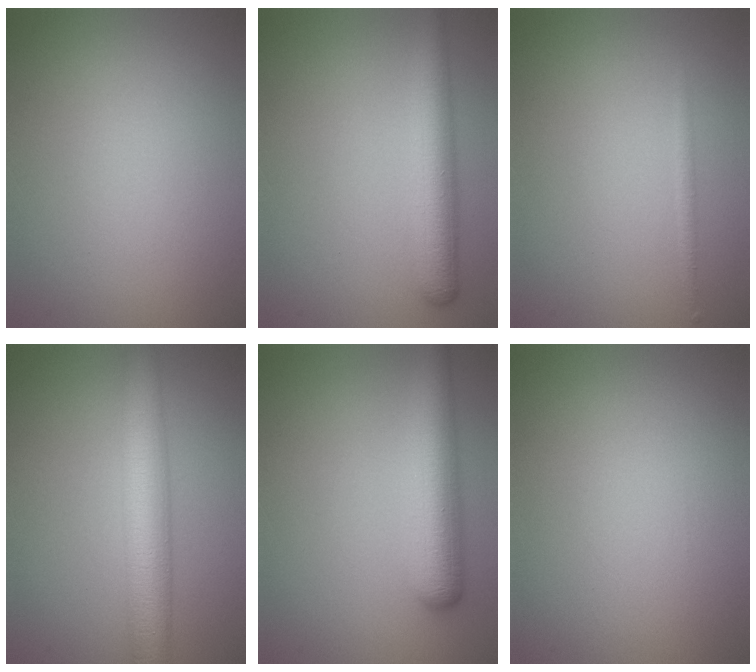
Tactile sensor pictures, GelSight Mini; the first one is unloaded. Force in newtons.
{"total": 4.7, "press": 4.7, "slide": 0.2}
{"total": 0.8, "press": 0.8, "slide": 0.0}
{"total": 6.8, "press": 6.8, "slide": 0.2}
{"total": 5.9, "press": 5.9, "slide": 0.3}
{"total": 0.0}